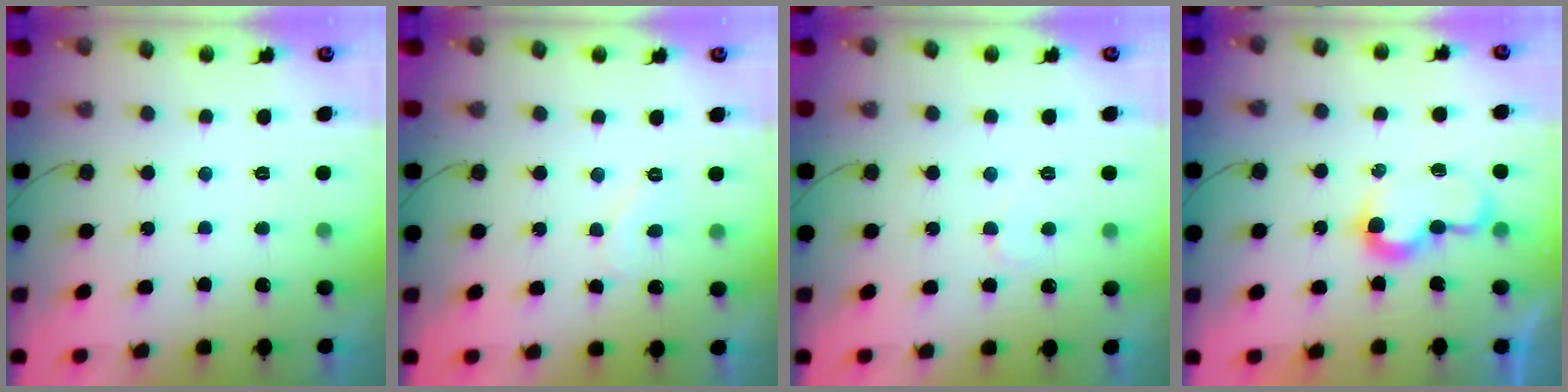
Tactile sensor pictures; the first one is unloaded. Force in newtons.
{"total": 4.6, "press": 4.5, "slide": 0.4}
{"total": 2.7, "press": 2.7, "slide": 0.2}
{"total": 7.9, "press": 7.9, "slide": 0.7}